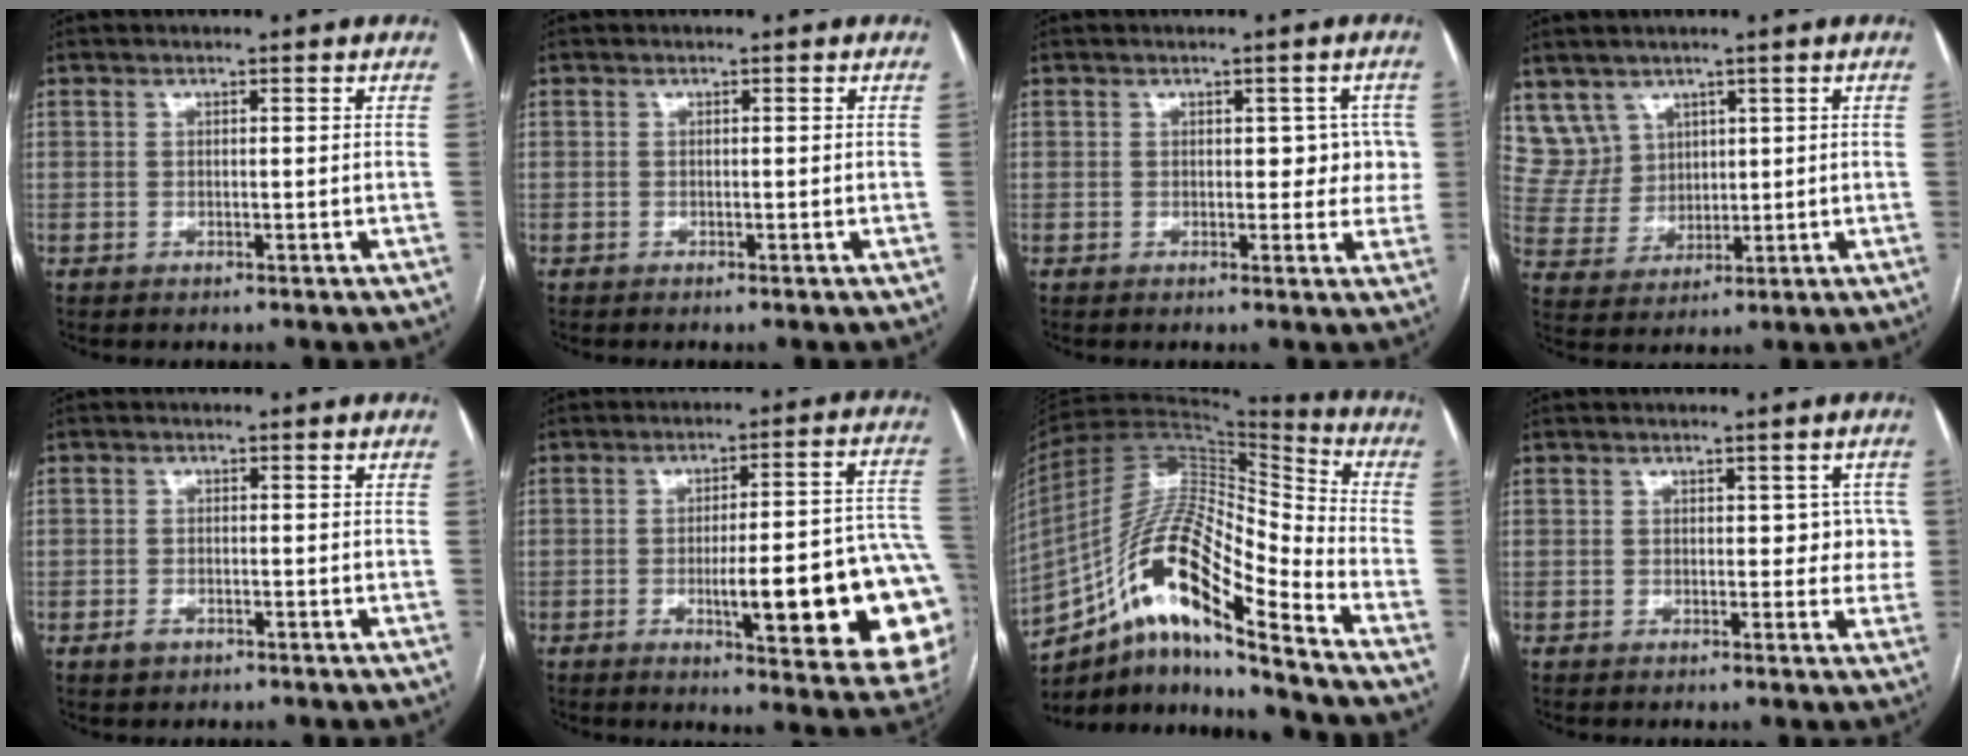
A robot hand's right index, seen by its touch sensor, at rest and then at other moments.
{"total": 0.0}
{"total": 4.3, "force": [0.7, 2.8, 3.2], "torque": [-0.018, 0.015, 0.008]}
{"total": 7.2, "force": [4.7, 5.5, 0.0], "torque": [-0.008, 0.020, 0.111]}
{"total": 1.8, "force": [-0.9, 1.4, 0.7], "torque": [-0.005, 0.004, -0.011]}
{"total": 21.8, "force": [-4.9, 3.2, 21.0], "torque": [-0.181, 0.009, -0.052]}
{"total": 18.4, "force": [-10.3, 3.2, 14.9], "torque": [-0.283, 0.018, -0.181]}
{"total": 3.8, "force": [0.7, 2.5, 2.7], "torque": [-0.013, 0.012, 0.008]}